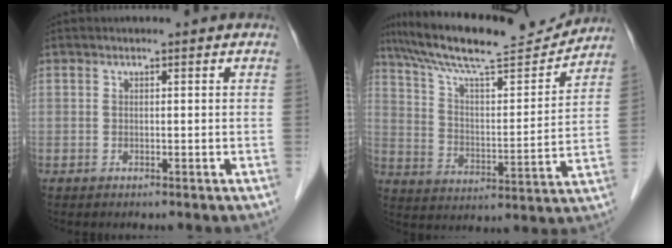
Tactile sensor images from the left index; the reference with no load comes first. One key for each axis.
{"total": 18.6, "fx": 17.0, "fy": 1.5, "fz": 7.6, "tx": -0.139, "ty": 0.005, "tz": 0.272}